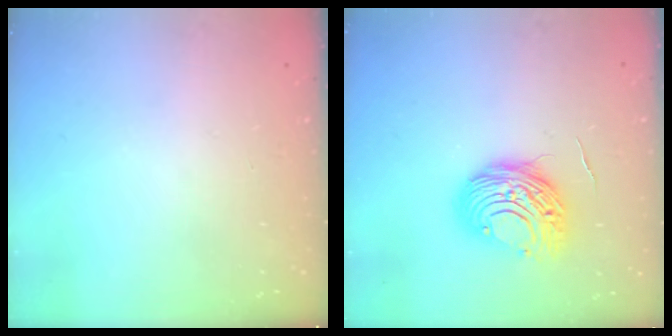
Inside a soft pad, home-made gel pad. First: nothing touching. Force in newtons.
{"total": 11.3, "press": 11.3, "slide": 0.9}